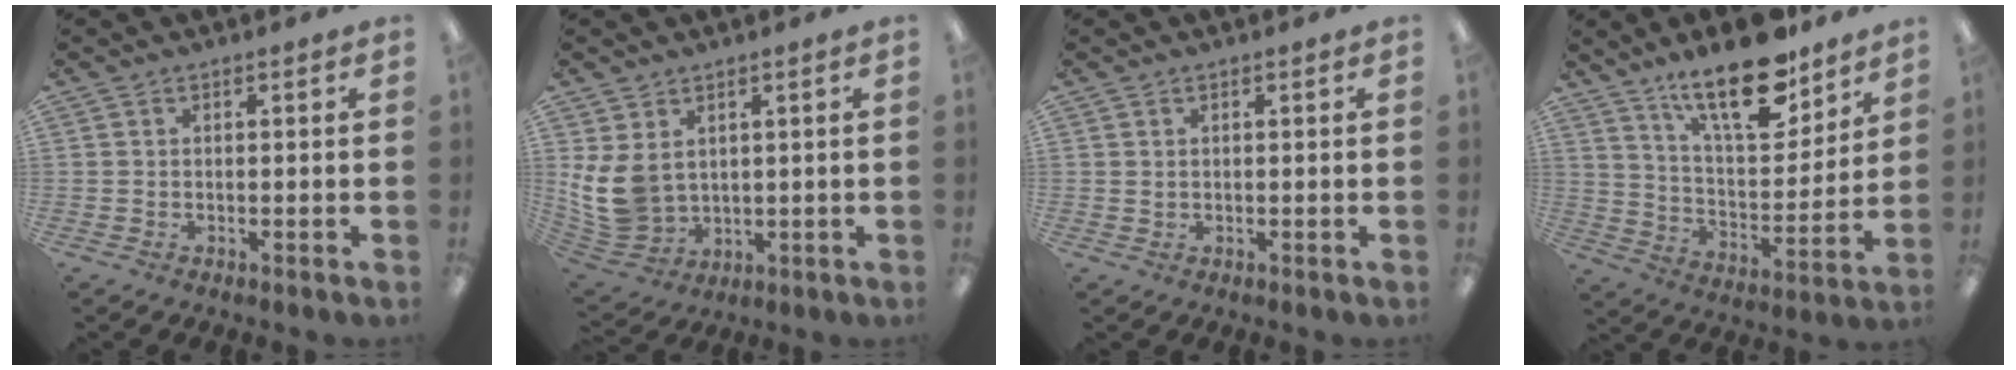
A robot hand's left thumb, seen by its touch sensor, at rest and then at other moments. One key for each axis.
{"total": 10.1, "fx": 2.5, "fy": 7.7, "fz": 6.0, "tx": -0.147, "ty": -0.016, "tz": 0.052}
{"total": 0.8, "fx": 0.5, "fy": 0.5, "fz": 0.5, "tx": -0.012, "ty": 0.004, "tz": 0.007}
{"total": 19.7, "fx": 14.2, "fy": 7.0, "fz": 11.7, "tx": -0.195, "ty": -0.083, "tz": 0.240}